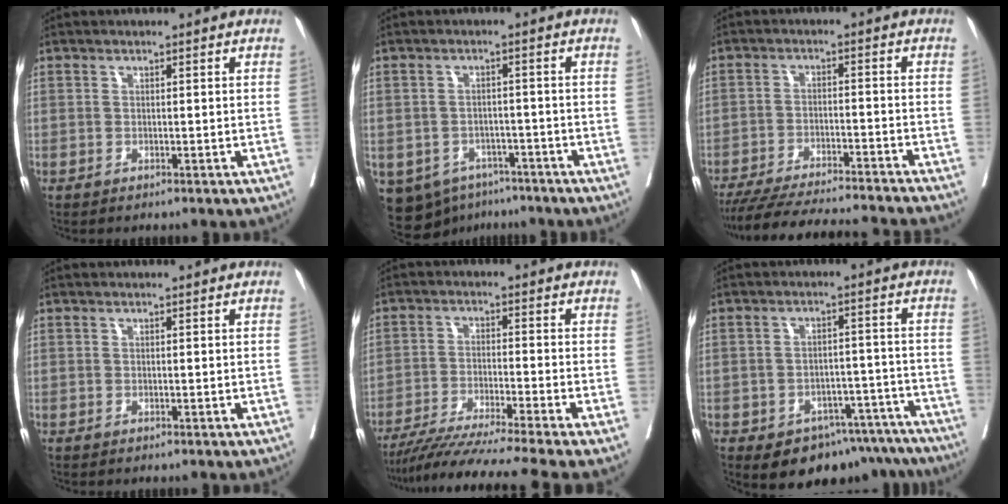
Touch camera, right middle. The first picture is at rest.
{"total": 10.6, "force": [-6.5, 7.6, 3.6], "torque": [-0.080, 0.004, -0.082]}
{"total": 18.4, "force": [-17.0, 0.3, 7.1], "torque": [-0.114, -0.032, -0.248]}
{"total": 0.0}
{"total": 14.0, "force": [-11.7, -2.5, 7.3], "torque": [-0.108, -0.033, -0.188]}
{"total": 12.4, "force": [-9.6, 6.9, 4.0], "torque": [-0.022, 0.033, -0.115]}